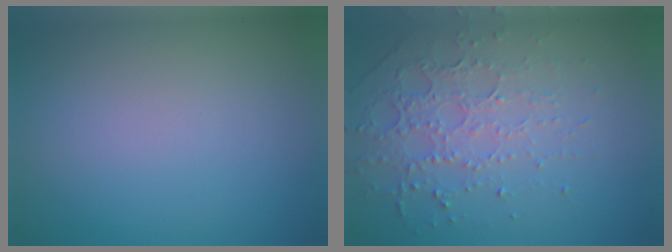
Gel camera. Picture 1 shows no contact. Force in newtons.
{"total": 4.5, "press": 3.1, "slide": 3.2}